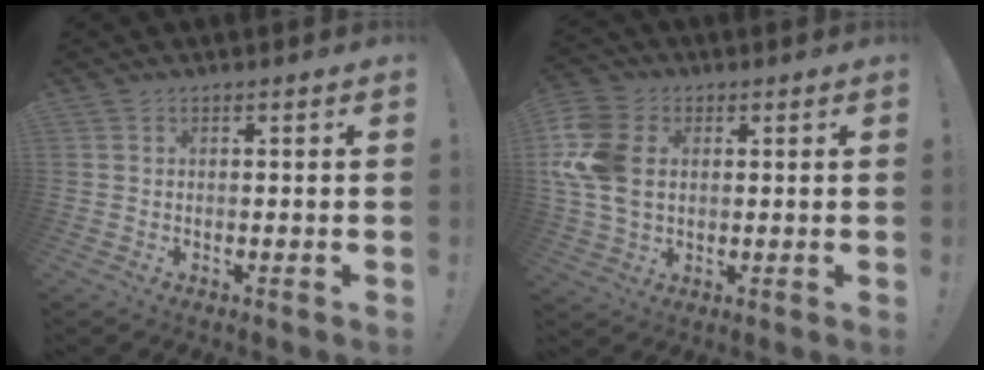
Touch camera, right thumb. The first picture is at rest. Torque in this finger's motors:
{"motor_torque": [0.43, 0.43, 0.61, 0.61, 0.07]}